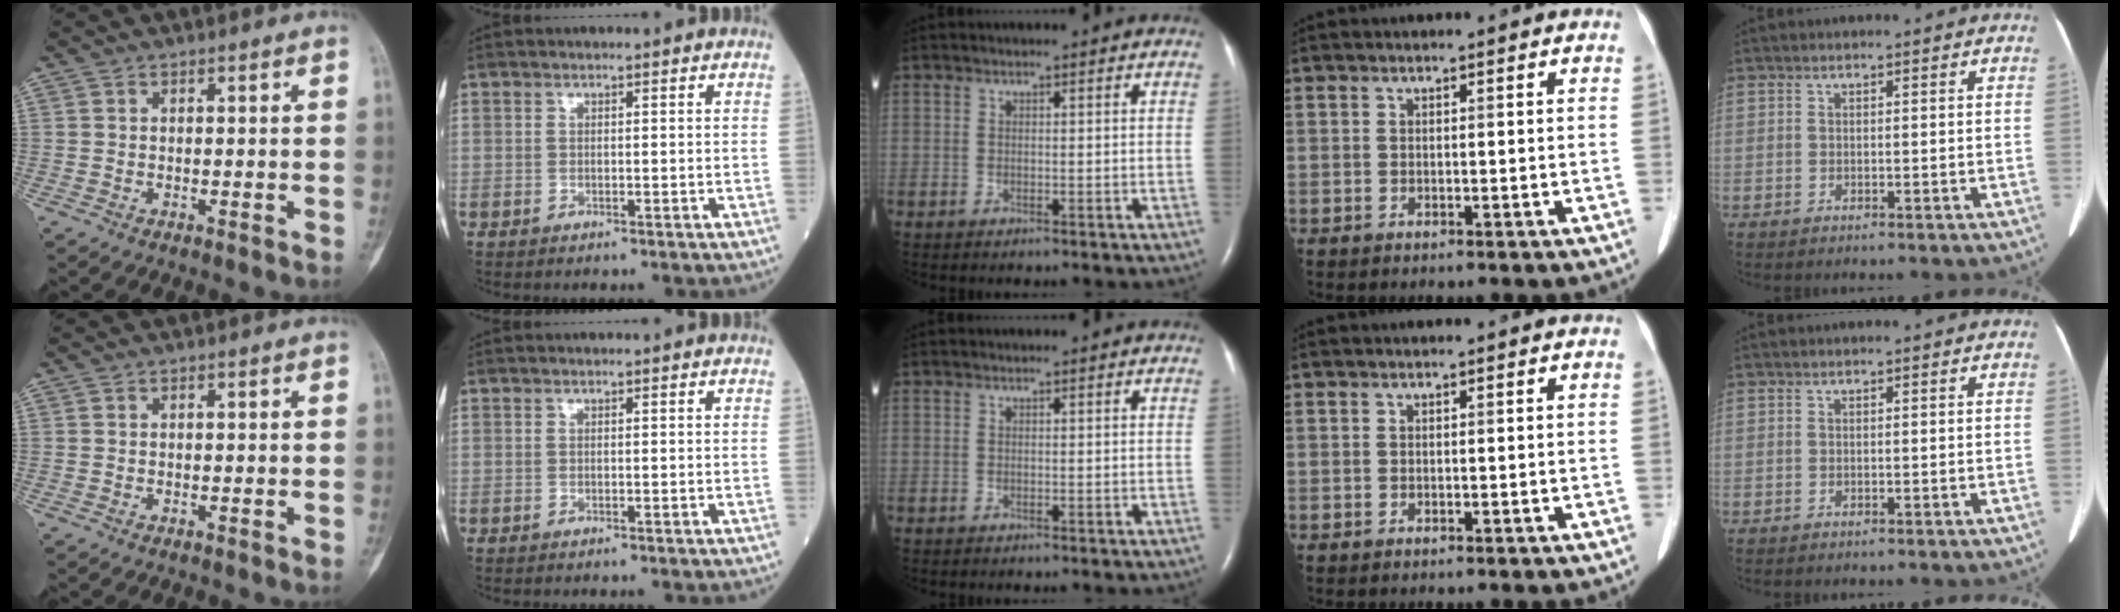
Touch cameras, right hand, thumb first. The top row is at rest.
{}